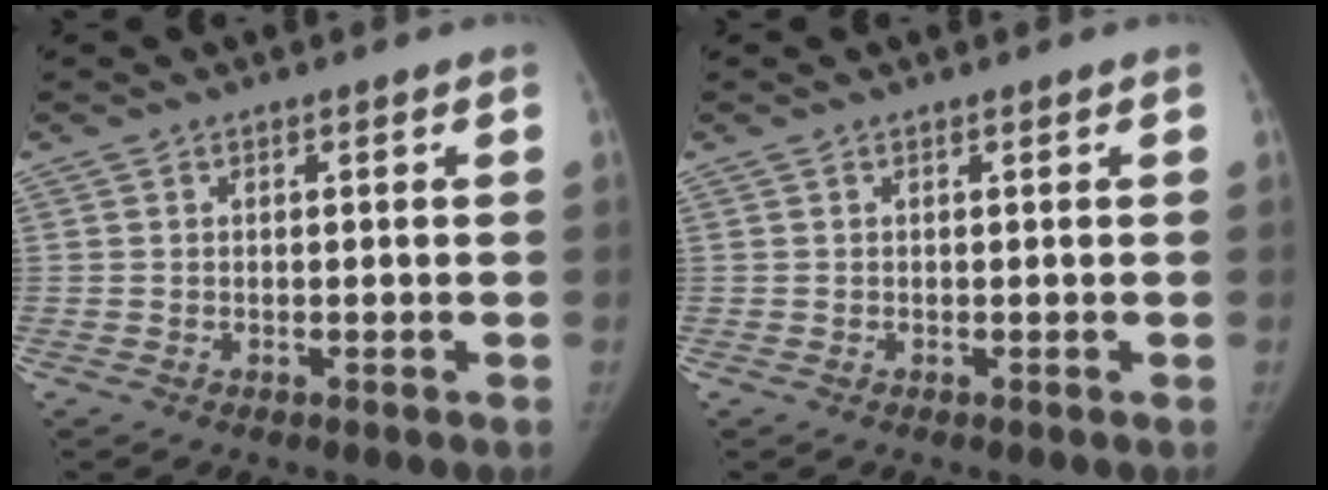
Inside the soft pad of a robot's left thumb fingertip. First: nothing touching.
{"total": 0.0}